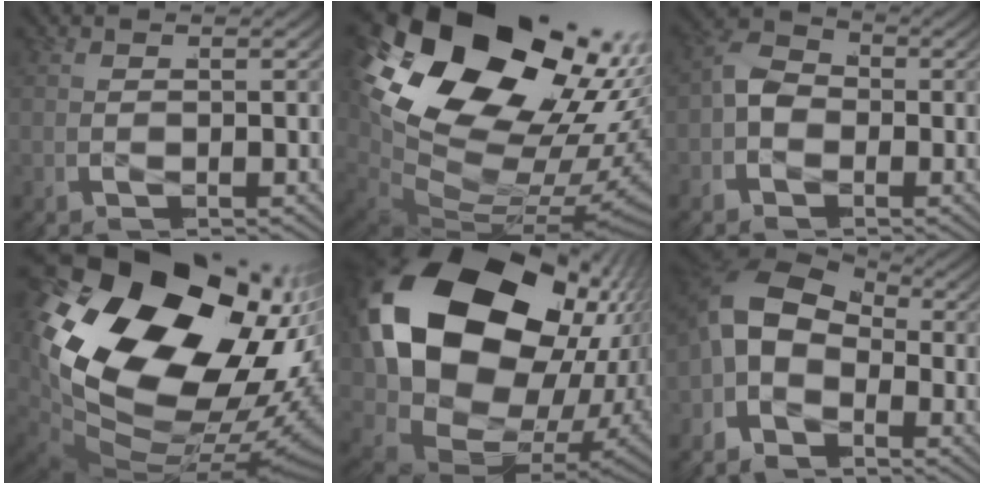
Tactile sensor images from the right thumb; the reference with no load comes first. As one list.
[{"total": 26.5, "force": [2.1, 17.4, 19.9], "torque": [-0.362, -0.036, 0.046]}, {"total": 6.0, "force": [-0.3, 4.7, 3.7], "torque": [-0.064, -0.004, -0.016]}, {"total": 30.8, "force": [0.7, 20.8, 22.7], "torque": [-0.435, -0.054, 0.031]}, {"total": 25.6, "force": [0.2, 17.5, 18.7], "torque": [-0.394, -0.057, 0.024]}, {"total": 11.2, "force": [-0.1, 8.9, 6.8], "torque": [-0.126, 0.002, -0.031]}]